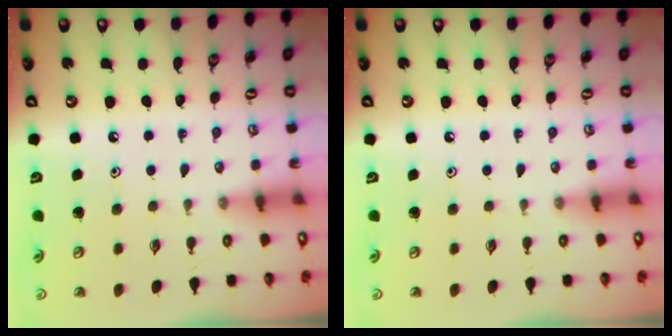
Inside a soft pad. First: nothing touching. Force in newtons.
{"total": 0.0}